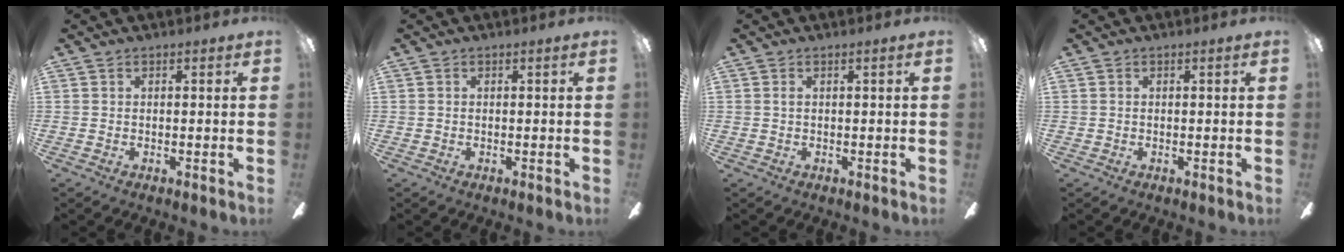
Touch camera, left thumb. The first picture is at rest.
{"total": 0.0}
{"total": 1.1, "force": [0.1, 0.1, 1.1], "torque": [-0.020, 0.000, 0.002]}
{"total": 0.0}